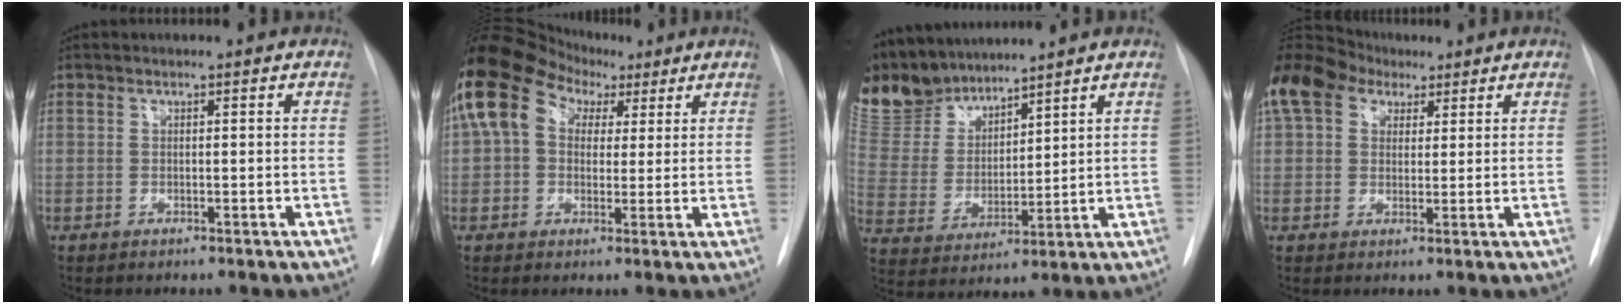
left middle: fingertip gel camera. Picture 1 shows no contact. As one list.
[{"total": 13.6, "force": [5.7, 9.7, 7.7], "torque": [-0.168, 0.068, 0.097]}, {"total": 11.5, "force": [10.8, 3.0, 2.6], "torque": [-0.063, 0.003, 0.226]}, {"total": 17.5, "force": [10.0, 11.6, 8.5], "torque": [-0.232, 0.084, 0.183]}]